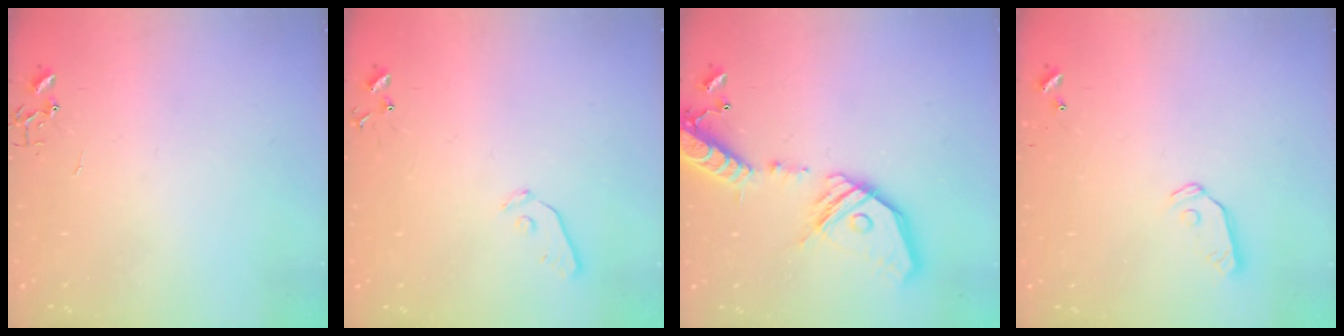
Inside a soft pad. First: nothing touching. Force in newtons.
{"total": 6.2, "press": 6.1, "slide": 0.7}
{"total": 22.8, "press": 22.4, "slide": 4.1}
{"total": 6.6, "press": 6.6, "slide": 0.4}